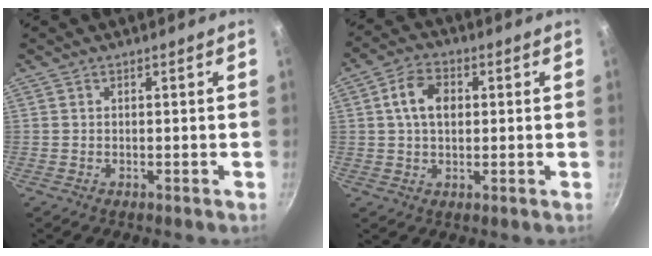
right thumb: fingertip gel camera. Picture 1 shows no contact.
{"total": 7.6, "force": [1.3, 5.2, 5.4], "torque": [-0.082, 0.011, 0.015]}